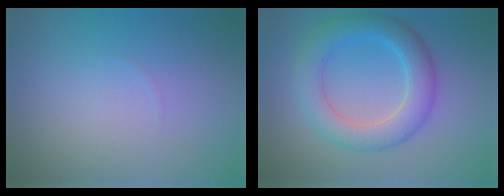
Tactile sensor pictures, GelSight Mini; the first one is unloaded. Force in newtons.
{"total": 5.4, "press": 5.4, "slide": 0.1}